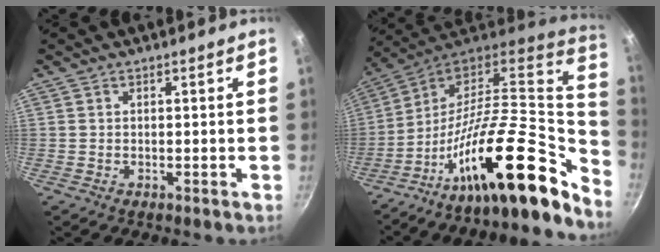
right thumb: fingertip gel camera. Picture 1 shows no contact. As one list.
[{"total": 26.7, "force": [-10.8, 9.5, 22.5], "torque": [-0.302, 0.051, -0.195]}]